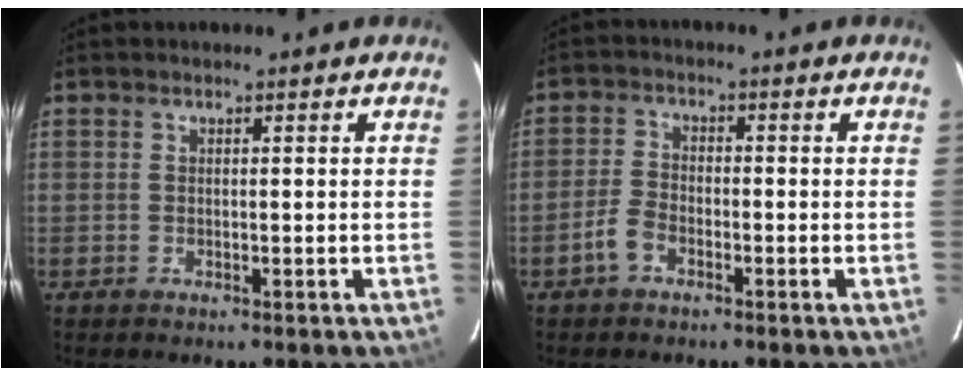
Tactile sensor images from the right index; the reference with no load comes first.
{"total": 3.8, "force": [-2.4, 2.0, 2.2], "torque": [-0.058, 0.008, -0.047]}